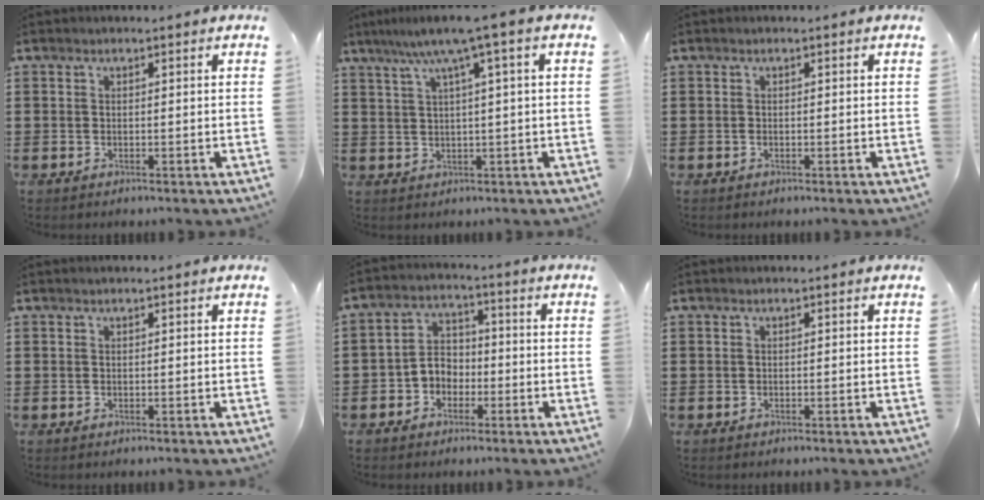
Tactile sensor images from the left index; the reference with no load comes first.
{"total": 5.7, "force": [2.1, -0.4, 5.3], "torque": [-0.109, -0.001, 0.030]}
{"total": 0.0}
{"total": 0.0}
{"total": 4.1, "force": [-2.4, 3.0, 1.2], "torque": [-0.032, 0.010, -0.053]}
{"total": 0.0}